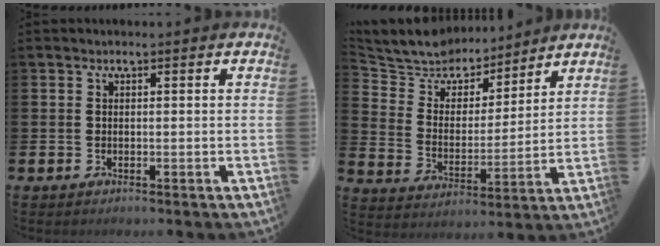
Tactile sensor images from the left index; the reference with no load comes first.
{"total": 7.9, "force": [7.4, 2.6, -0.1], "torque": [-0.053, -0.060, 0.135]}